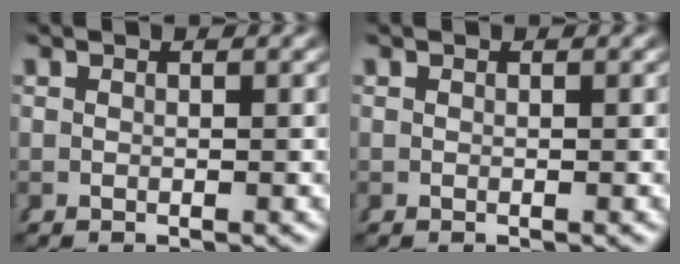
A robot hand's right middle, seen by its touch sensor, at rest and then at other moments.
{"total": 0.0}